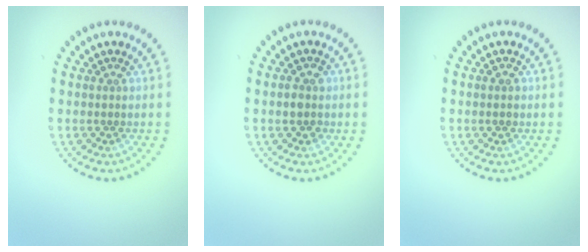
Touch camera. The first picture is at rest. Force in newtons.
{"total": 1.5, "press": 1.5, "slide": 0.3}
{"total": 1.1, "press": 1.1, "slide": 0.0}